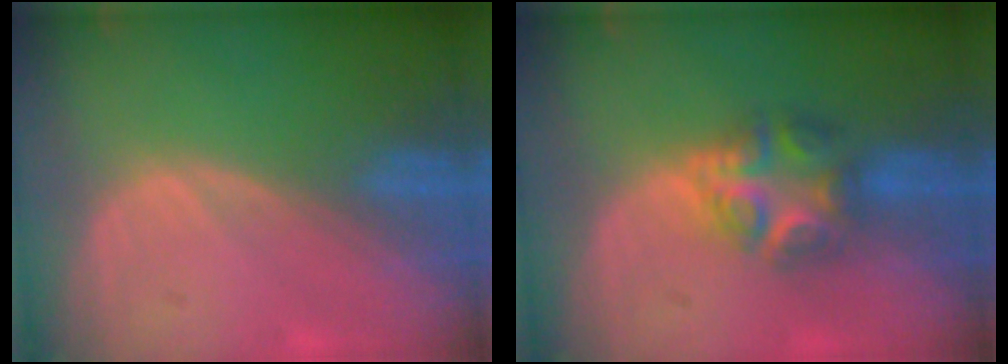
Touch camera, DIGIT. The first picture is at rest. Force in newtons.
{"total": 6.3, "press": 6.2, "slide": 1.5}